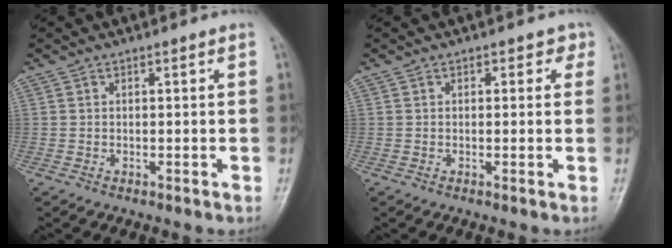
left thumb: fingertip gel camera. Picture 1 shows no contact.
{"total": 2.0, "force": [0.8, 1.6, 1.0], "torque": [0.014, 0.000, 0.002]}